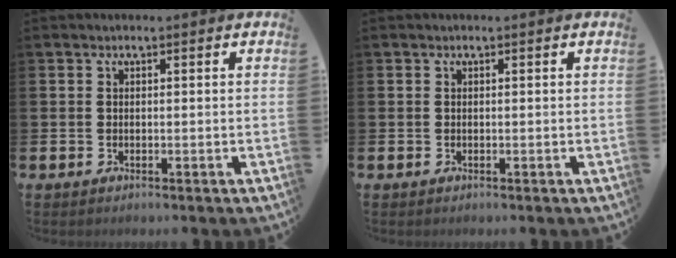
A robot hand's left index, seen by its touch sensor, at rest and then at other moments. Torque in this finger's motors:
{"motor_torque": [0.00, 0.00, 0.00, 0.01]}